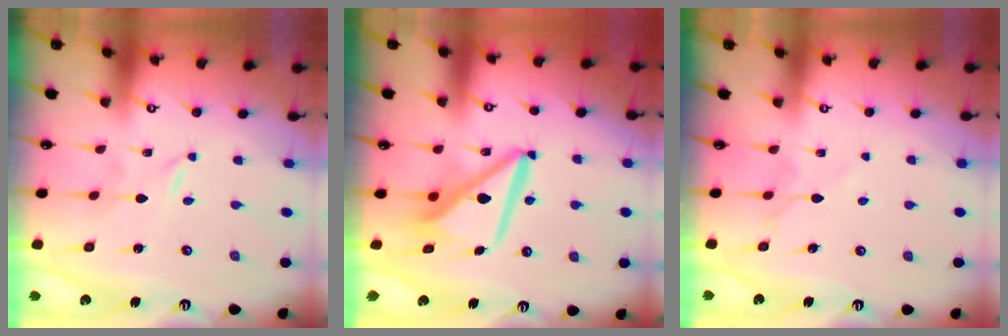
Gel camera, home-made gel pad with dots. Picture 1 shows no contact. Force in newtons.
{"total": 12.1, "press": 12.1, "slide": 1.2}
{"total": 5.3, "press": 5.2, "slide": 0.8}